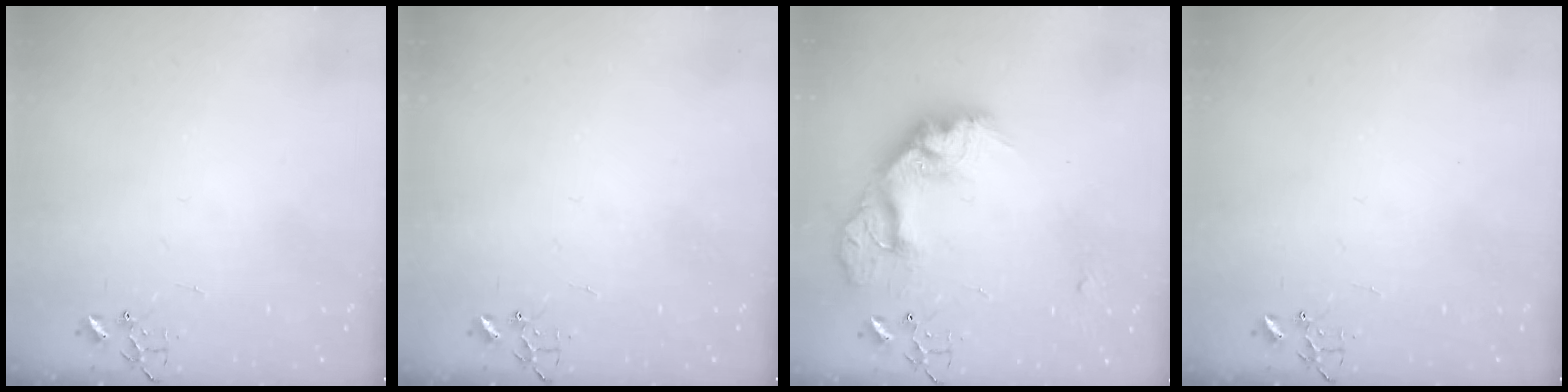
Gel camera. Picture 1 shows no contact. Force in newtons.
{"total": 0.0}
{"total": 20.8, "press": 20.8, "slide": 1.5}
{"total": 0.0}